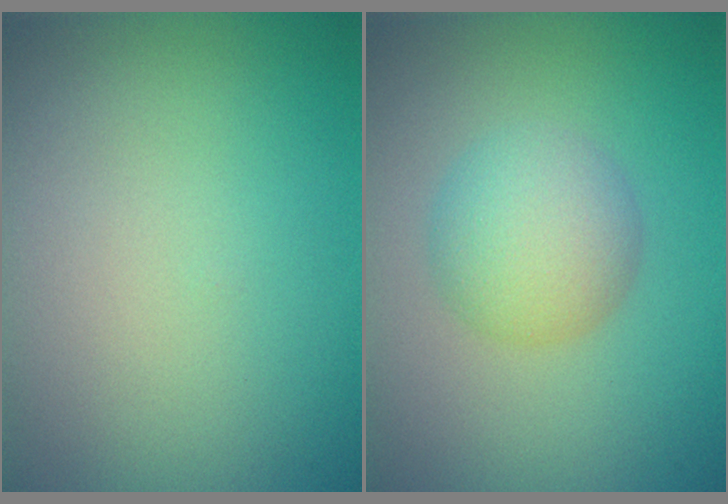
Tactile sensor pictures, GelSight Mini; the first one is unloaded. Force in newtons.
{"total": 3.9, "press": 3.9, "slide": 0.2}